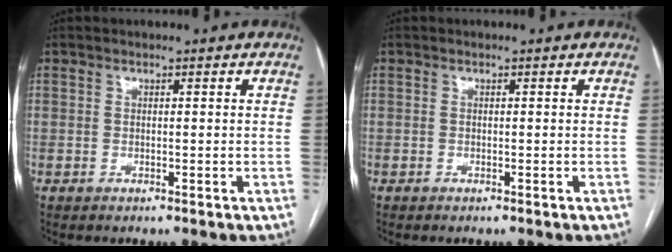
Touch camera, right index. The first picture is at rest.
{"total": 0.0}